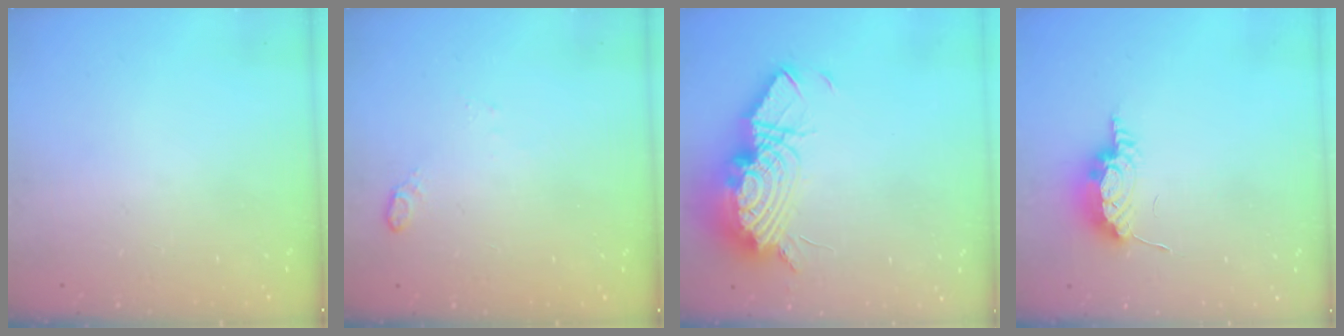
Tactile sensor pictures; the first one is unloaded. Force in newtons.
{"total": 4.3, "press": 4.2, "slide": 0.6}
{"total": 20.7, "press": 20.6, "slide": 2.4}
{"total": 9.5, "press": 8.5, "slide": 4.1}